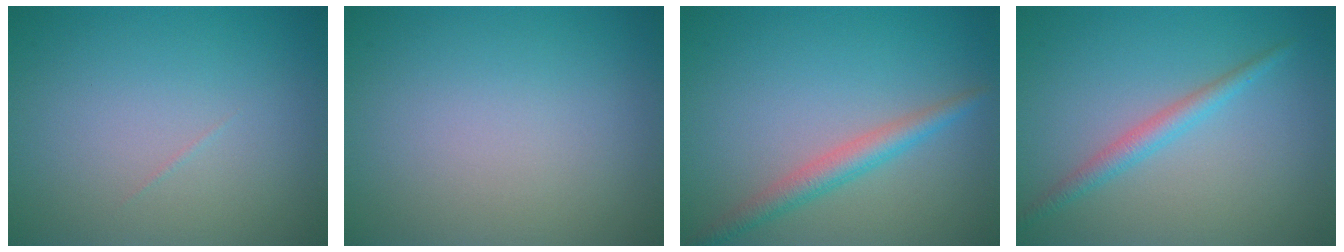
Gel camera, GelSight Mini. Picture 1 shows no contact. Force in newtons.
{"total": 0.0}
{"total": 2.8, "press": 2.8, "slide": 0.1}
{"total": 2.0, "press": 2.0, "slide": 0.1}